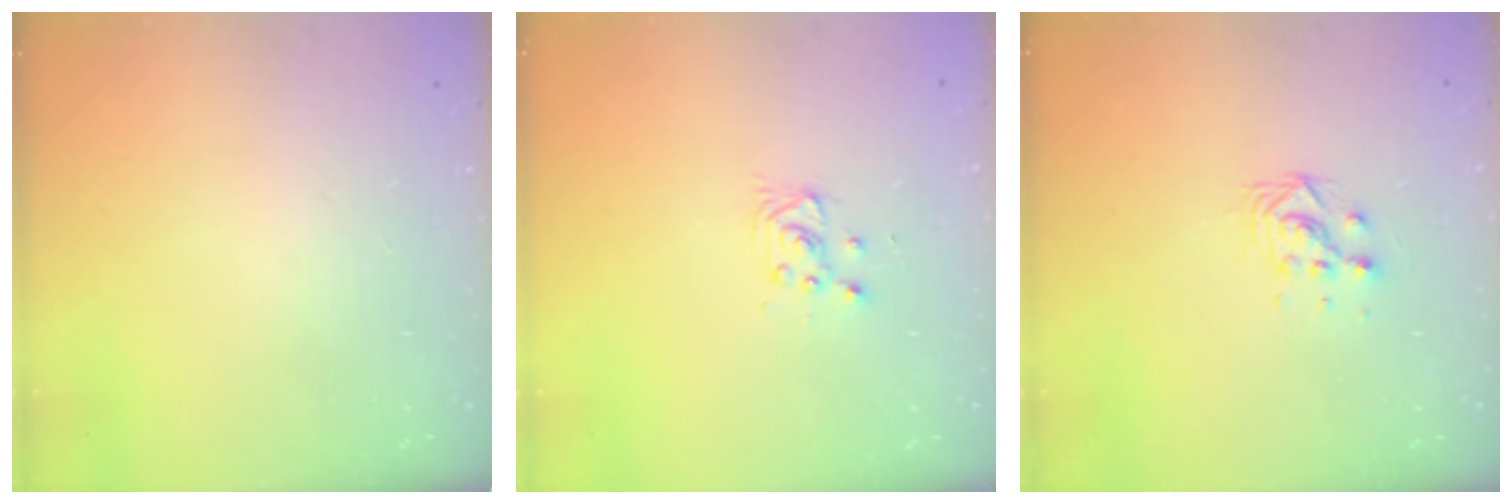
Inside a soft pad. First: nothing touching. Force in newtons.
{"total": 3.3, "press": 3.3, "slide": 0.4}
{"total": 5.7, "press": 5.7, "slide": 0.2}